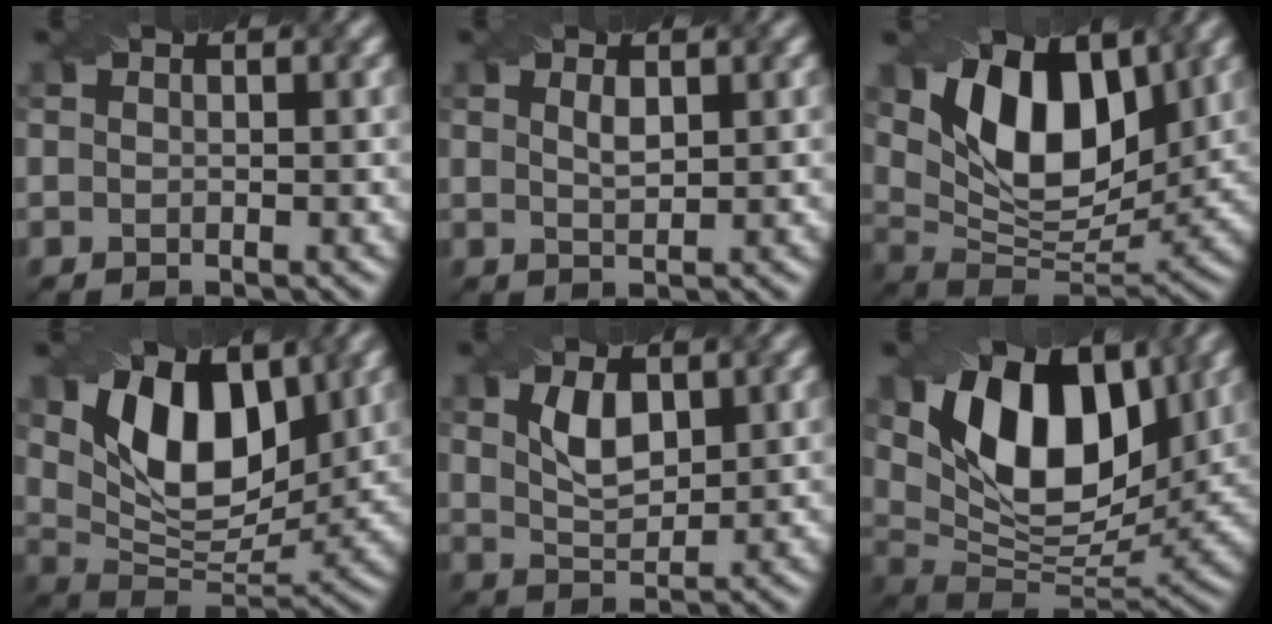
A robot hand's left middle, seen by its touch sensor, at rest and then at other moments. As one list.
[{"total": 1.2, "force": [0.7, 0.4, 1.0], "torque": [-0.021, 0.000, 0.014]}, {"total": 10.9, "force": [4.3, 6.1, 7.9], "torque": [-0.150, -0.005, 0.077]}, {"total": 9.8, "force": [3.7, 5.6, 7.1], "torque": [-0.134, -0.007, 0.064]}, {"total": 3.4, "force": [1.4, 1.8, 2.5], "torque": [-0.053, 0.000, 0.031]}, {"total": 12.9, "force": [4.5, 7.3, 9.7], "torque": [-0.163, 0.003, 0.077]}]